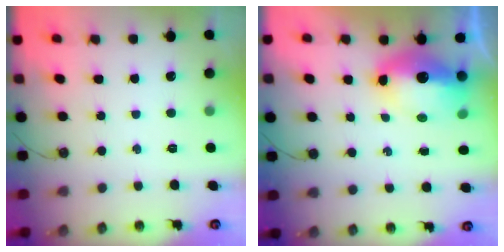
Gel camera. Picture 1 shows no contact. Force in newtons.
{"total": 11.6, "press": 11.6, "slide": 1.3}